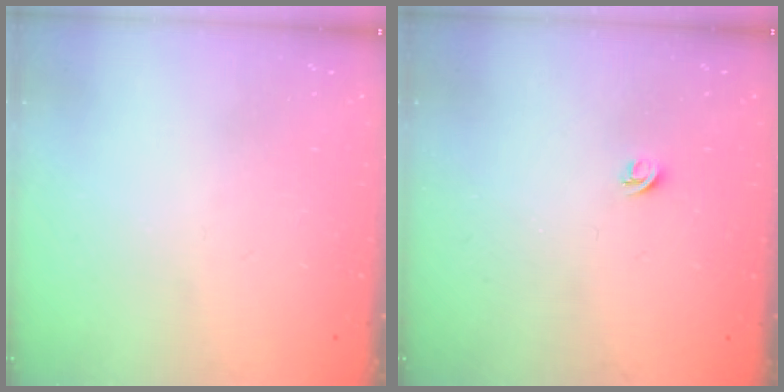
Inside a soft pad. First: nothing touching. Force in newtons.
{"total": 3.6, "press": 3.6, "slide": 0.5}